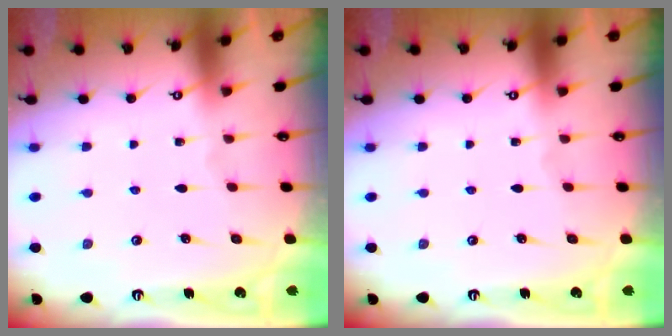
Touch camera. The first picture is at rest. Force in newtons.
{"total": 0.0}